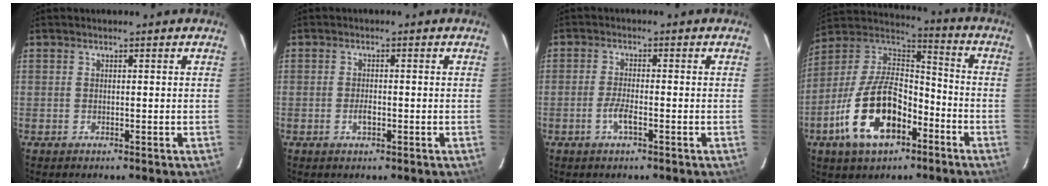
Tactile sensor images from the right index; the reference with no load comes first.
{"total": 1.9, "force": [-0.8, 0.9, 1.4], "torque": [-0.028, -0.001, -0.014]}
{"total": 3.0, "force": [-1.5, 0.5, 2.5], "torque": [-0.059, -0.002, -0.031]}
{"total": 19.4, "force": [-8.7, 10.2, 13.9], "torque": [-0.291, -0.001, -0.153]}